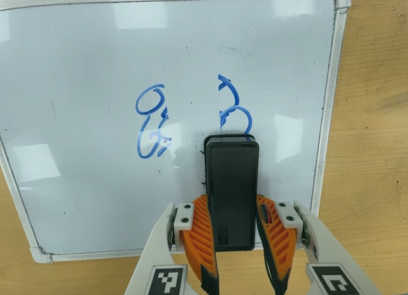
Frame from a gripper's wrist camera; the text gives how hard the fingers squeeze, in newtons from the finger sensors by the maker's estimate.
{"total": 7.9, "left": 6.3, "right": 9.4}